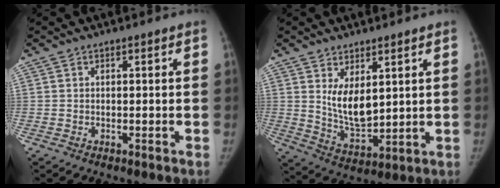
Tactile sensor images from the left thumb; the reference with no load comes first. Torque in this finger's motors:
{"motor_torque": [1.19, 1.30, 0.80, -0.93, 0.23]}